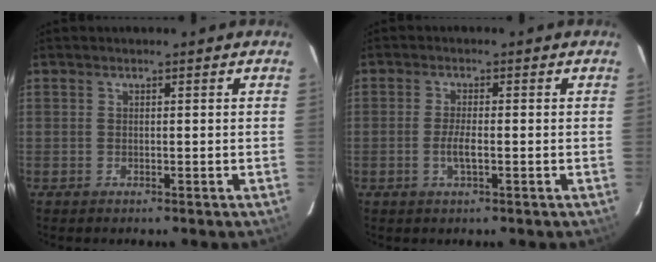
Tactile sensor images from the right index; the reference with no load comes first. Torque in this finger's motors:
{"motor_torque": [0.50, -0.31, 0.31, 0.09]}